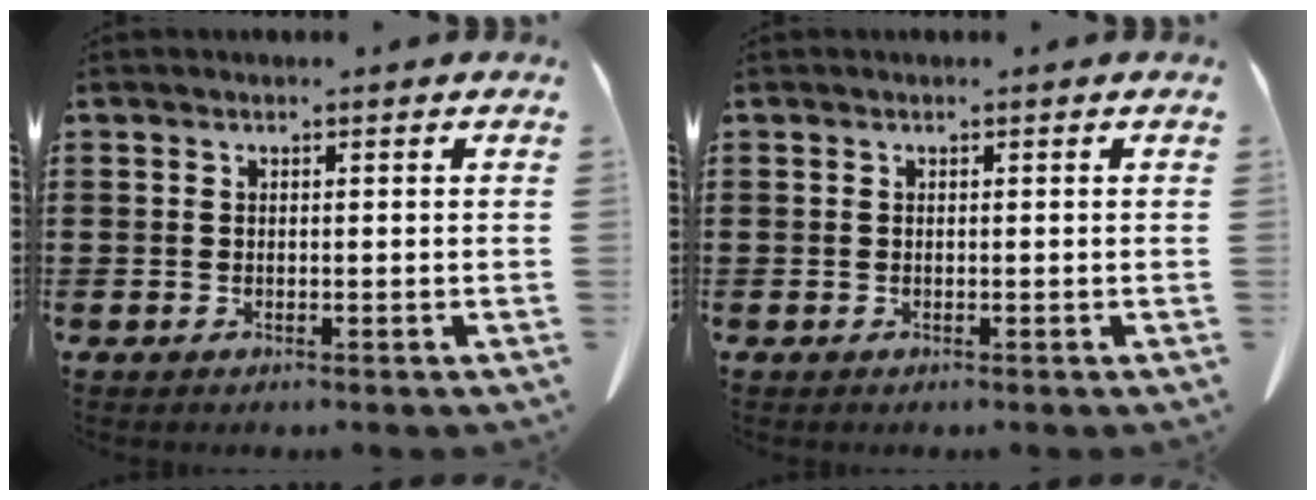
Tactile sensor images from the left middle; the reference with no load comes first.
{"total": 0.0}